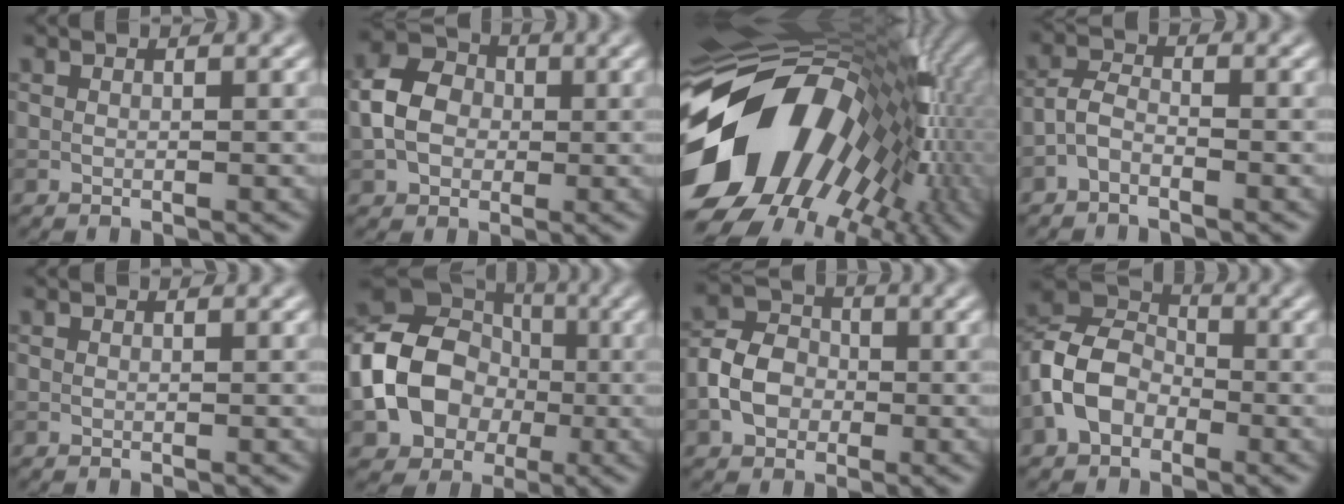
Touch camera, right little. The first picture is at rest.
{"total": 5.3, "force": [0.0, 4.3, 3.1], "torque": [-0.071, 0.013, -0.008]}
{"total": 19.0, "force": [-2.5, 12.9, 13.7], "torque": [-0.243, -0.020, -0.045]}
{"total": 2.0, "force": [-1.4, 0.8, 1.2], "torque": [-0.023, 0.007, -0.035]}
{"total": 0.0}
{"total": 10.6, "force": [-1.7, 8.4, 6.3], "torque": [-0.116, -0.003, -0.042]}
{"total": 4.5, "force": [-1.1, 3.6, 2.5], "torque": [-0.051, 0.008, -0.028]}
{"total": 6.3, "force": [-2.2, 4.7, 3.7], "torque": [-0.079, 0.012, -0.061]}